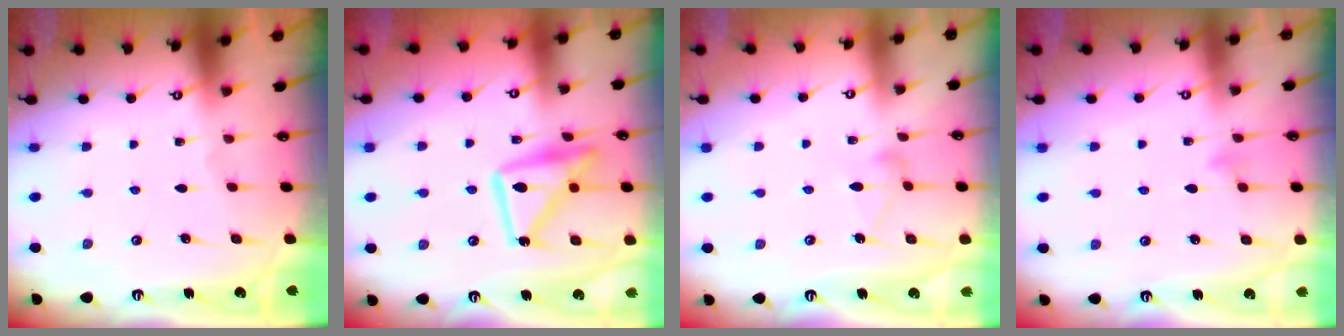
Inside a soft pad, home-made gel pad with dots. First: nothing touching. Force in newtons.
{"total": 15.3, "press": 15.3, "slide": 1.3}
{"total": 7.5, "press": 7.5, "slide": 0.3}
{"total": 4.3, "press": 4.2, "slide": 0.5}